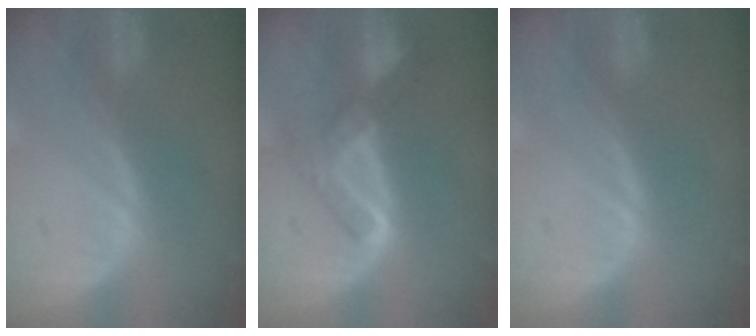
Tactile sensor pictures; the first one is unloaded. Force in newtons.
{"total": 6.6, "press": 5.7, "slide": 3.2}
{"total": 0.5, "press": 0.1, "slide": 0.5}